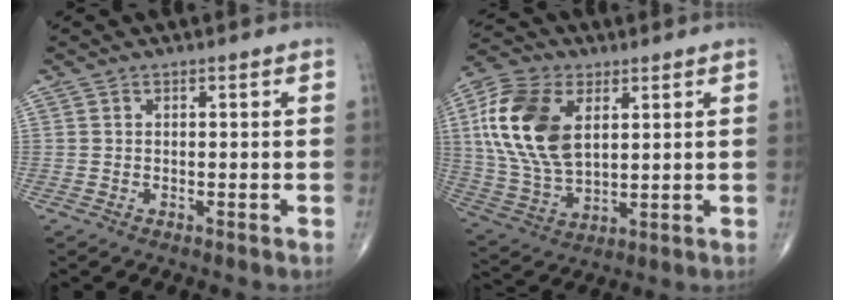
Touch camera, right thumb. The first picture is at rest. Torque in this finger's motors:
{"motor_torque": [-0.99, 1.71, 1.43, 0.65, 0.19]}